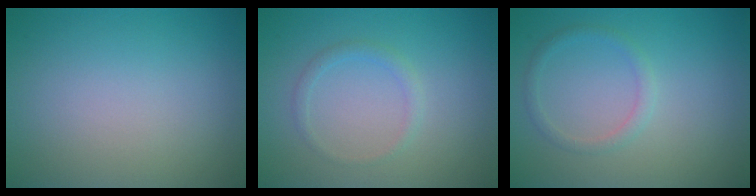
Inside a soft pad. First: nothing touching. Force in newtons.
{"total": 1.2, "press": 1.2, "slide": 0.0}
{"total": 1.3, "press": 1.3, "slide": 0.0}